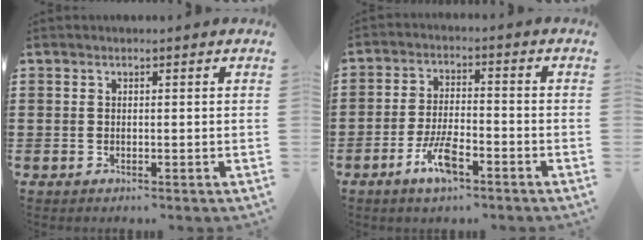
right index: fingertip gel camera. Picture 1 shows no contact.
{"total": 6.5, "force": [-3.6, 2.1, 5.0], "torque": [-0.114, -0.001, -0.070]}